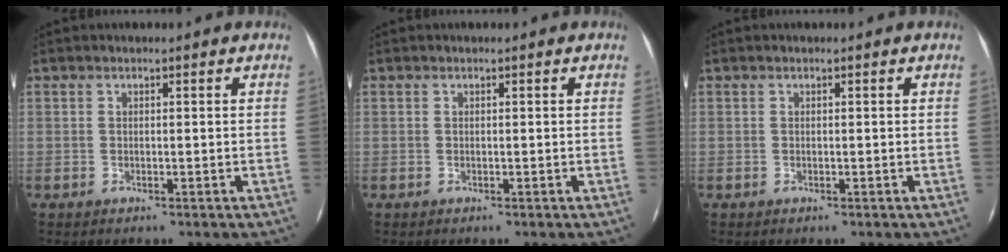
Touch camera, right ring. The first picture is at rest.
{"total": 0.0}
{"total": 0.0}